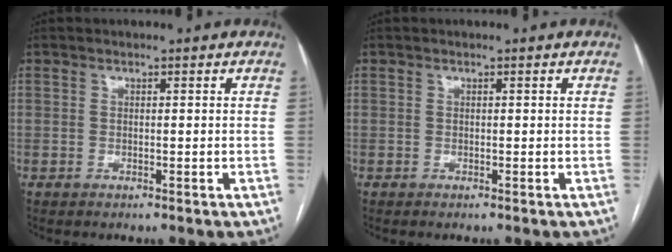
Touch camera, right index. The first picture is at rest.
{"total": 0.0}